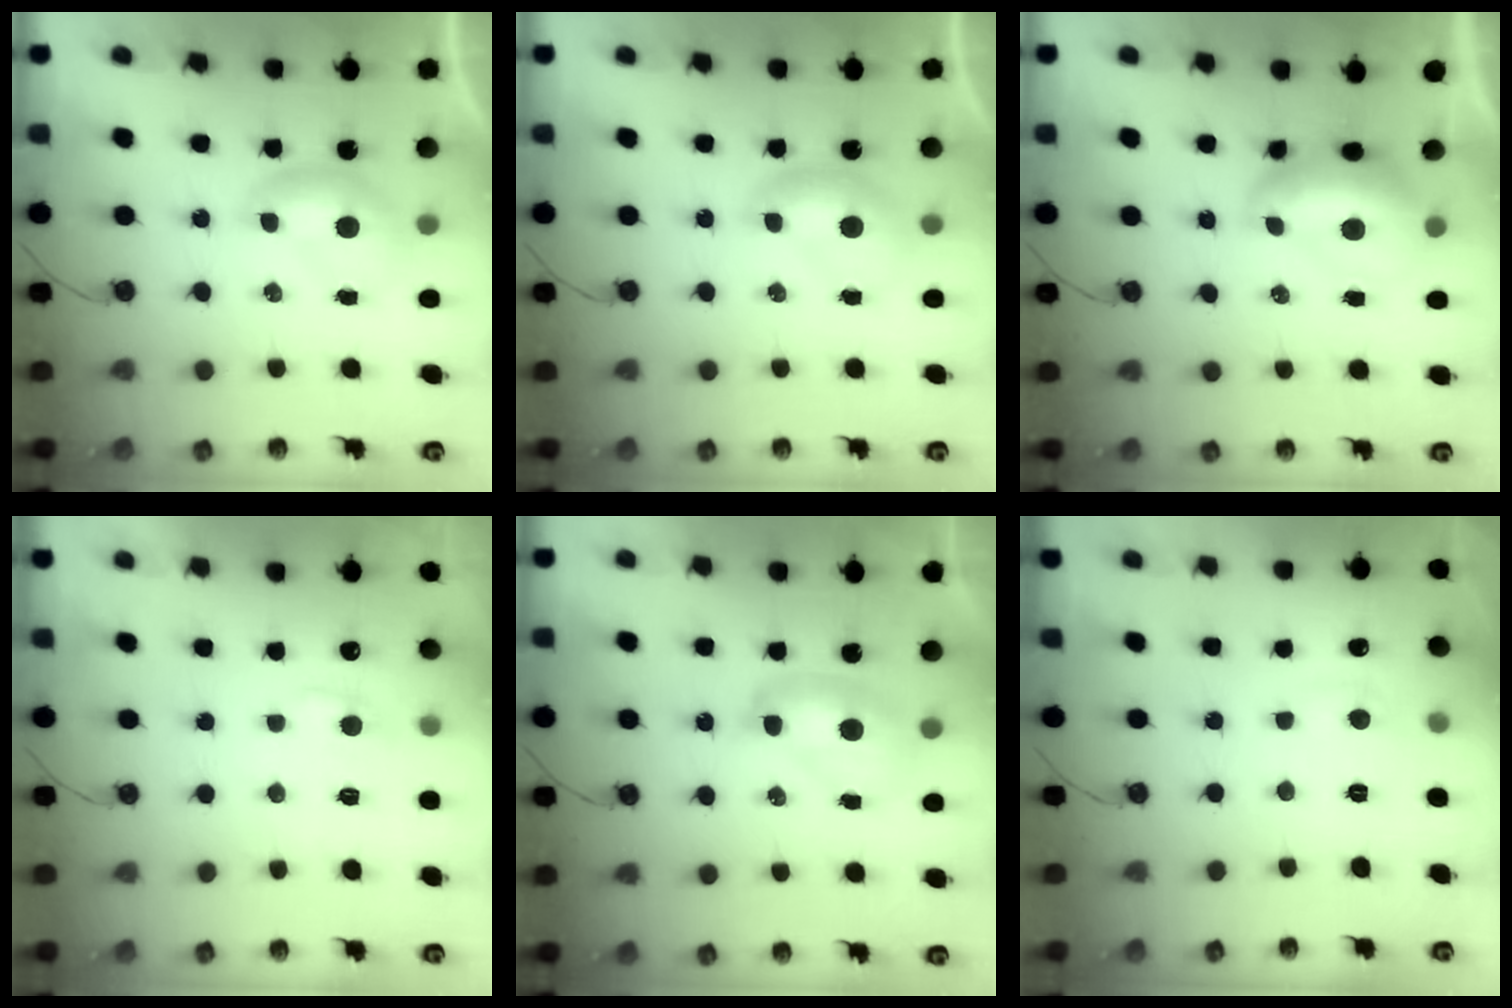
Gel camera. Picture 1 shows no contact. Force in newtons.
{"total": 0.0}
{"total": 3.1, "press": 3.0, "slide": 0.8}
{"total": 1.4, "press": 1.4, "slide": 0.5}
{"total": 2.5, "press": 2.5, "slide": 0.2}
{"total": 0.8, "press": 0.4, "slide": 0.6}